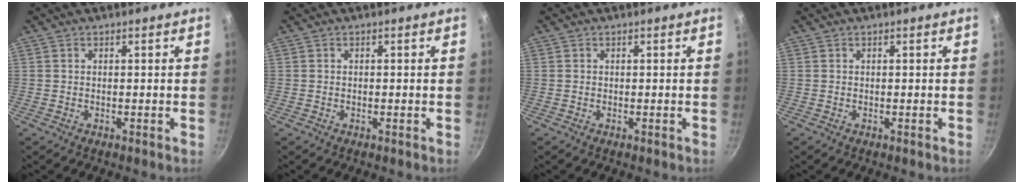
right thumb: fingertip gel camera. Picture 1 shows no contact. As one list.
[{"total": 0.0}, {"total": 0.0}, {"total": 0.0}]